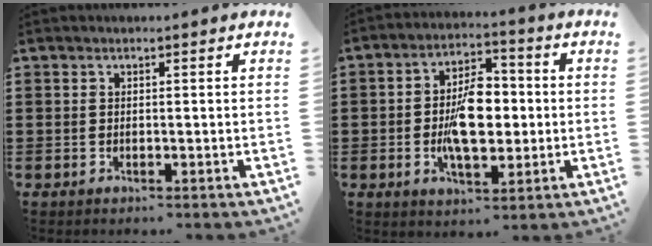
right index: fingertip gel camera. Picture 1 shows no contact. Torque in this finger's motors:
{"motor_torque": [2.14, 0.00, 0.44, 0.21]}